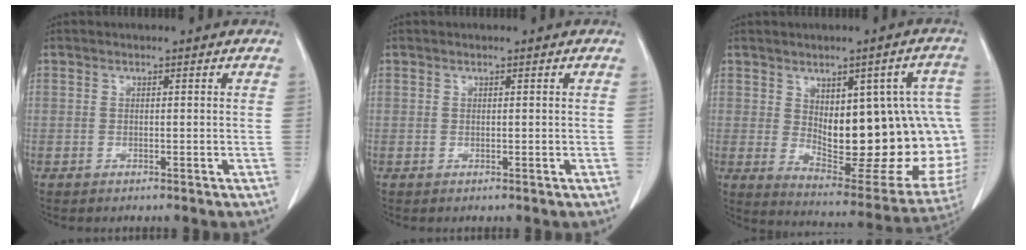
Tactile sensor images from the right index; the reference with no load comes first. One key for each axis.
{"total": 0.0}
{"total": 22.9, "fx": 0.3, "fy": 8.7, "fz": 21.2, "tx": -0.206, "ty": 0.014, "tz": 0.036}